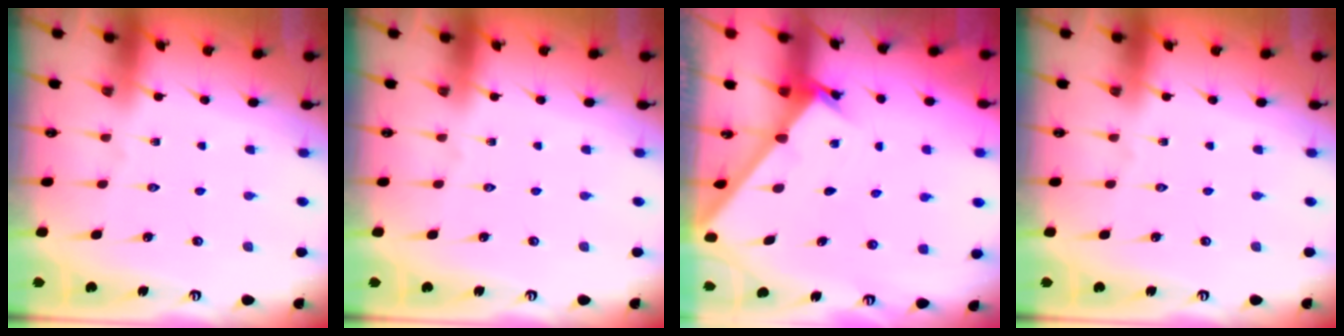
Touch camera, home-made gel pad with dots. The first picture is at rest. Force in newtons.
{"total": 0.0}
{"total": 1.4, "press": 1.4, "slide": 0.1}
{"total": 0.0}